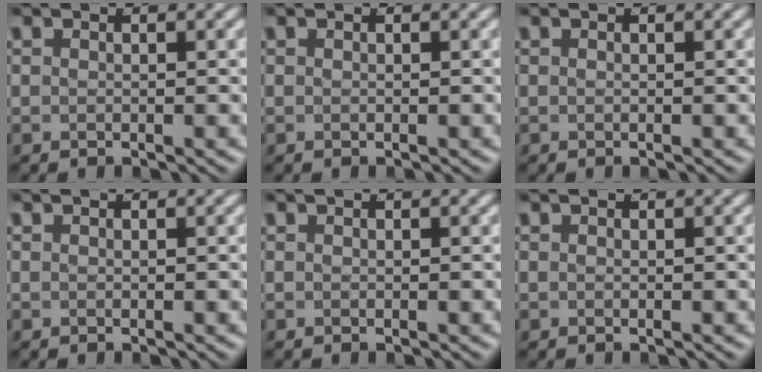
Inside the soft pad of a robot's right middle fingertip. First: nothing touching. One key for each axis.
{"total": 0.0}
{"total": 0.0}
{"total": 0.0}
{"total": 0.0}
{"total": 0.0}